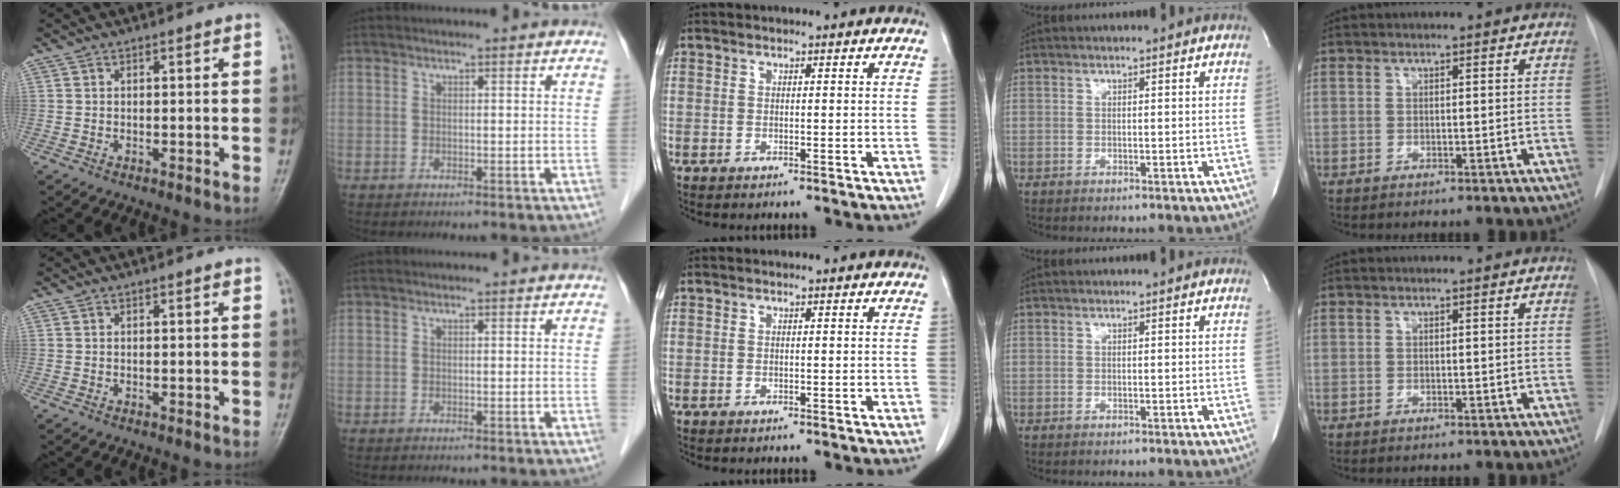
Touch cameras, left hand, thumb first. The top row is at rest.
{}